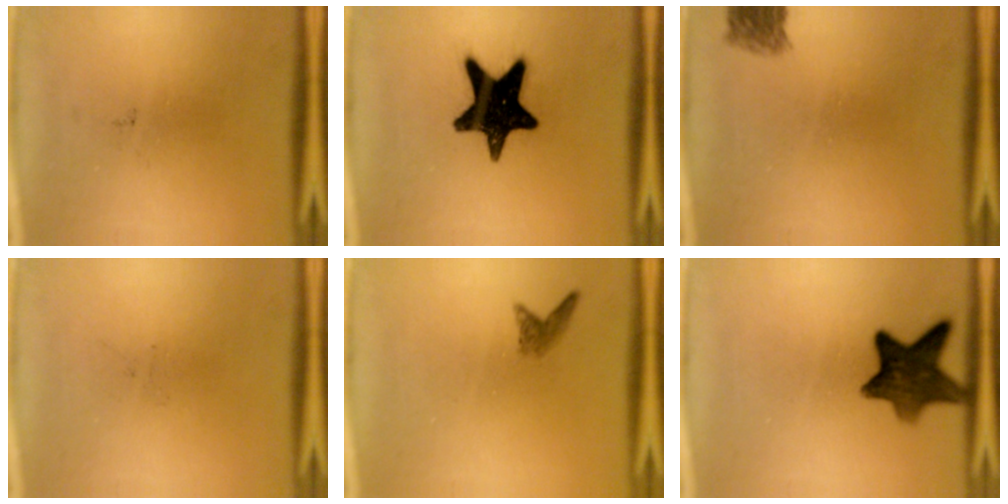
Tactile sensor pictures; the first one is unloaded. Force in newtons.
{"total": 17.1}
{"total": 2.6}
{"total": 0.0}
{"total": 1.5}
{"total": 10.4}